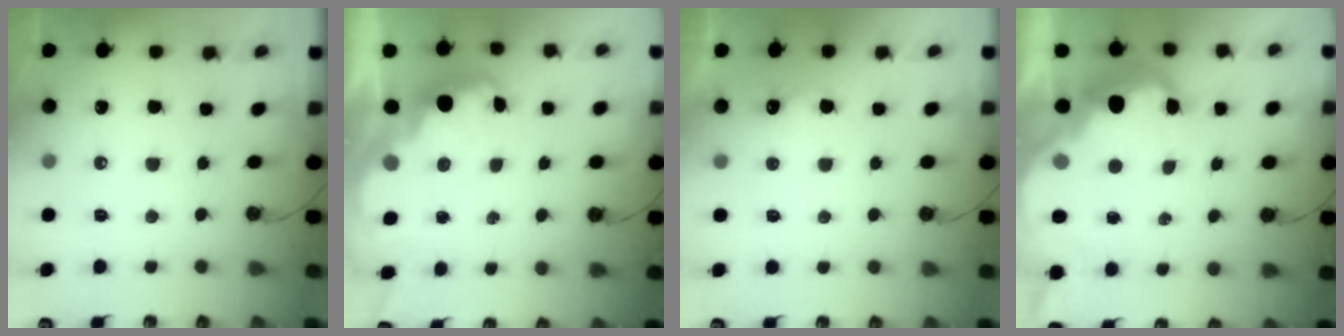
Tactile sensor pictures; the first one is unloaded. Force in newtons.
{"total": 2.8, "press": 2.8, "slide": 0.5}
{"total": 2.9, "press": 2.7, "slide": 0.9}
{"total": 12.3, "press": 12.2, "slide": 1.1}